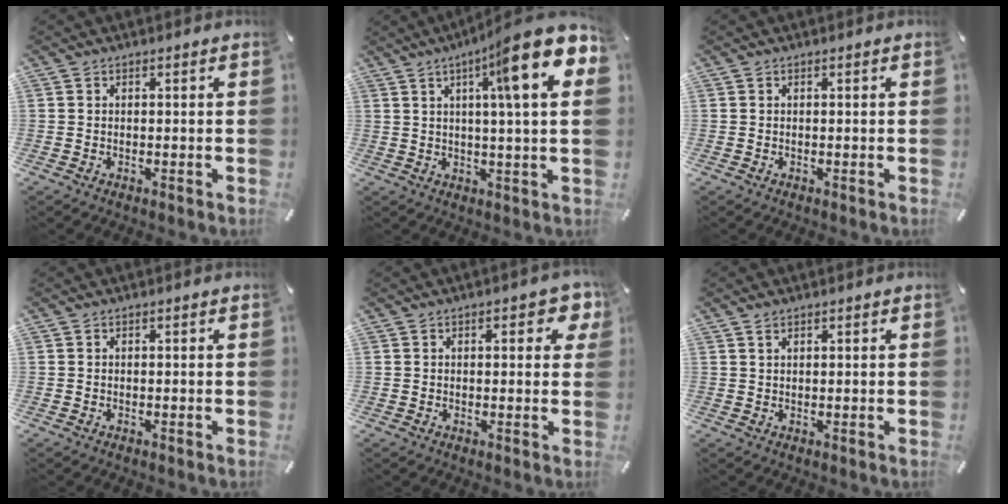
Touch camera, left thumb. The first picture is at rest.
{"total": 16.6, "force": [7.4, 0.8, 14.8], "torque": [-0.234, -0.041, 0.099]}
{"total": 0.0}
{"total": 0.0}
{"total": 4.4, "force": [1.7, 2.6, 3.2], "torque": [-0.034, 0.001, 0.023]}
{"total": 1.3, "force": [0.9, 0.6, 0.8], "torque": [-0.017, 0.000, 0.015]}